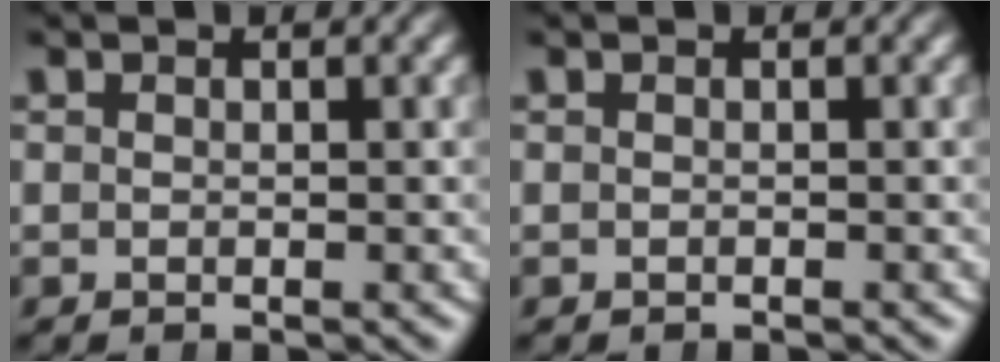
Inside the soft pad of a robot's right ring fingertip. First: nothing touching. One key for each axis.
{"total": 0.0}